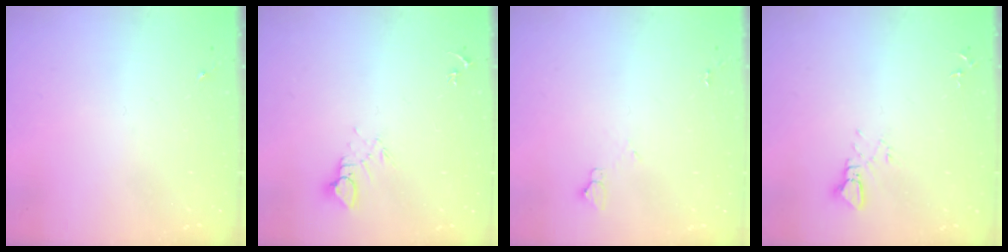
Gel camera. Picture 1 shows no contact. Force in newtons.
{"total": 5.5, "press": 5.5, "slide": 0.4}
{"total": 3.6, "press": 3.6, "slide": 0.5}
{"total": 3.4, "press": 3.4, "slide": 0.2}